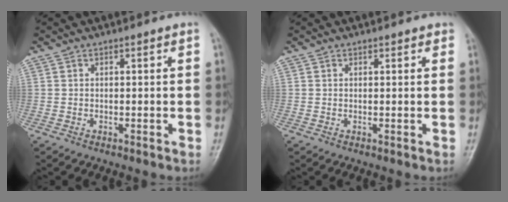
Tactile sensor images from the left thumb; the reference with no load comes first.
{"total": 1.0, "force": [0.8, 0.5, 0.4], "torque": [0.001, -0.003, 0.006]}